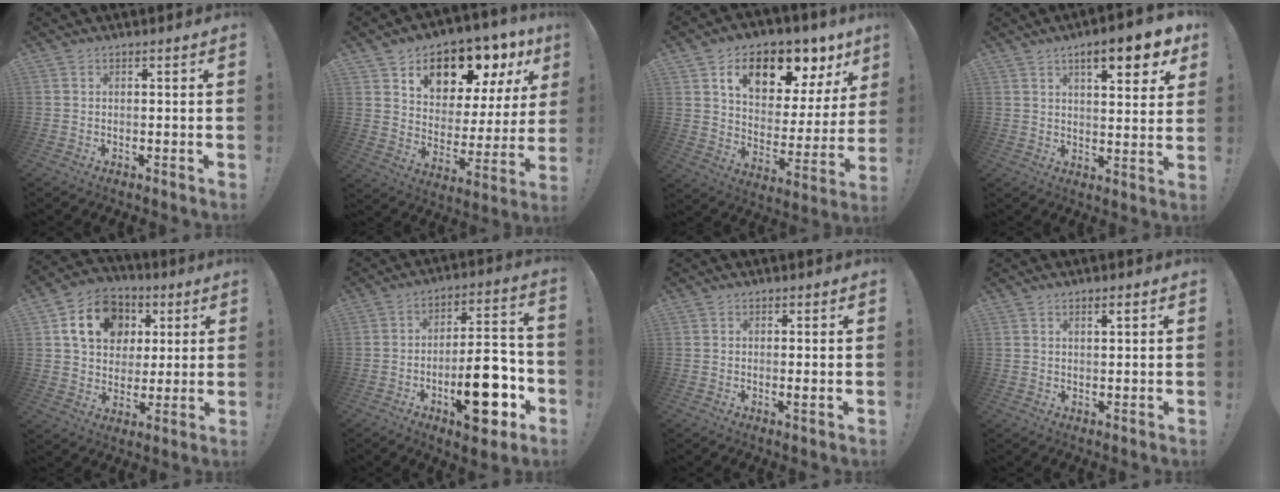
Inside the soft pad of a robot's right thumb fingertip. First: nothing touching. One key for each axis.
{"total": 13.3, "fx": 9.8, "fy": 6.6, "fz": 6.1, "tx": -0.087, "ty": -0.078, "tz": 0.170}
{"total": 14.9, "fx": 9.2, "fy": 7.8, "fz": 8.8, "tx": -0.136, "ty": -0.055, "tz": 0.153}
{"total": 10.7, "fx": 5.9, "fy": 2.7, "fz": 8.5, "tx": -0.107, "ty": -0.032, "tz": 0.091}
{"total": 15.7, "fx": 5.4, "fy": 12.4, "fz": 8.0, "tx": -0.114, "ty": -0.009, "tz": 0.111}
{"total": 18.6, "fx": -7.1, "fy": 7.4, "fz": 15.5, "tx": -0.213, "ty": 0.047, "tz": -0.100}
{"total": 1.3, "fx": 0.2, "fy": -0.2, "fz": 1.3, "tx": -0.014, "ty": -0.006, "tz": 0.000}
{"total": 1.9, "fx": 1.1, "fy": 0.4, "fz": 1.5, "tx": -0.017, "ty": -0.004, "tz": 0.015}